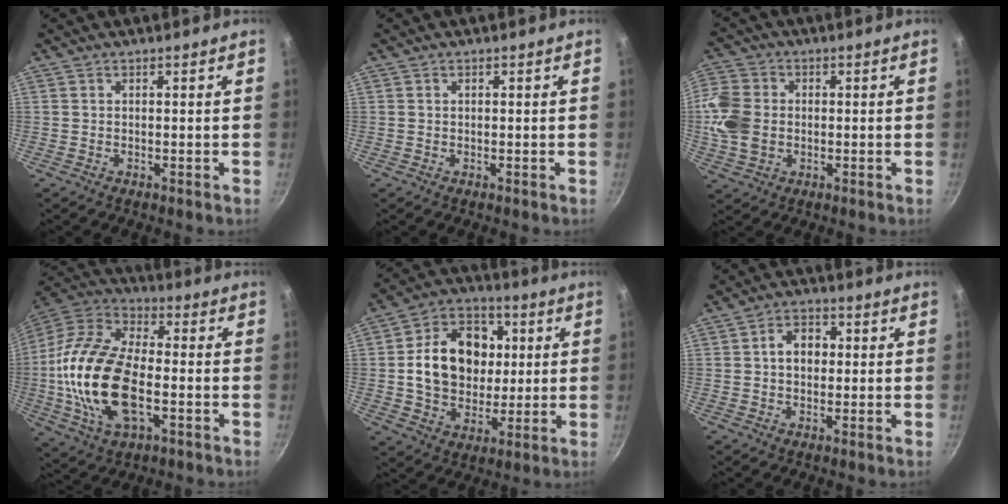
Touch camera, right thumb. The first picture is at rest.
{"total": 0.0}
{"total": 10.6, "force": [-0.4, 8.4, 6.5], "torque": [-0.124, 0.005, -0.019]}
{"total": 22.6, "force": [-3.7, 12.0, 18.8], "torque": [-0.370, 0.027, -0.078]}
{"total": 17.6, "force": [2.0, 13.8, 10.8], "torque": [-0.140, 0.018, 0.030]}
{"total": 5.7, "force": [0.5, 4.3, 3.7], "torque": [-0.032, 0.015, 0.001]}